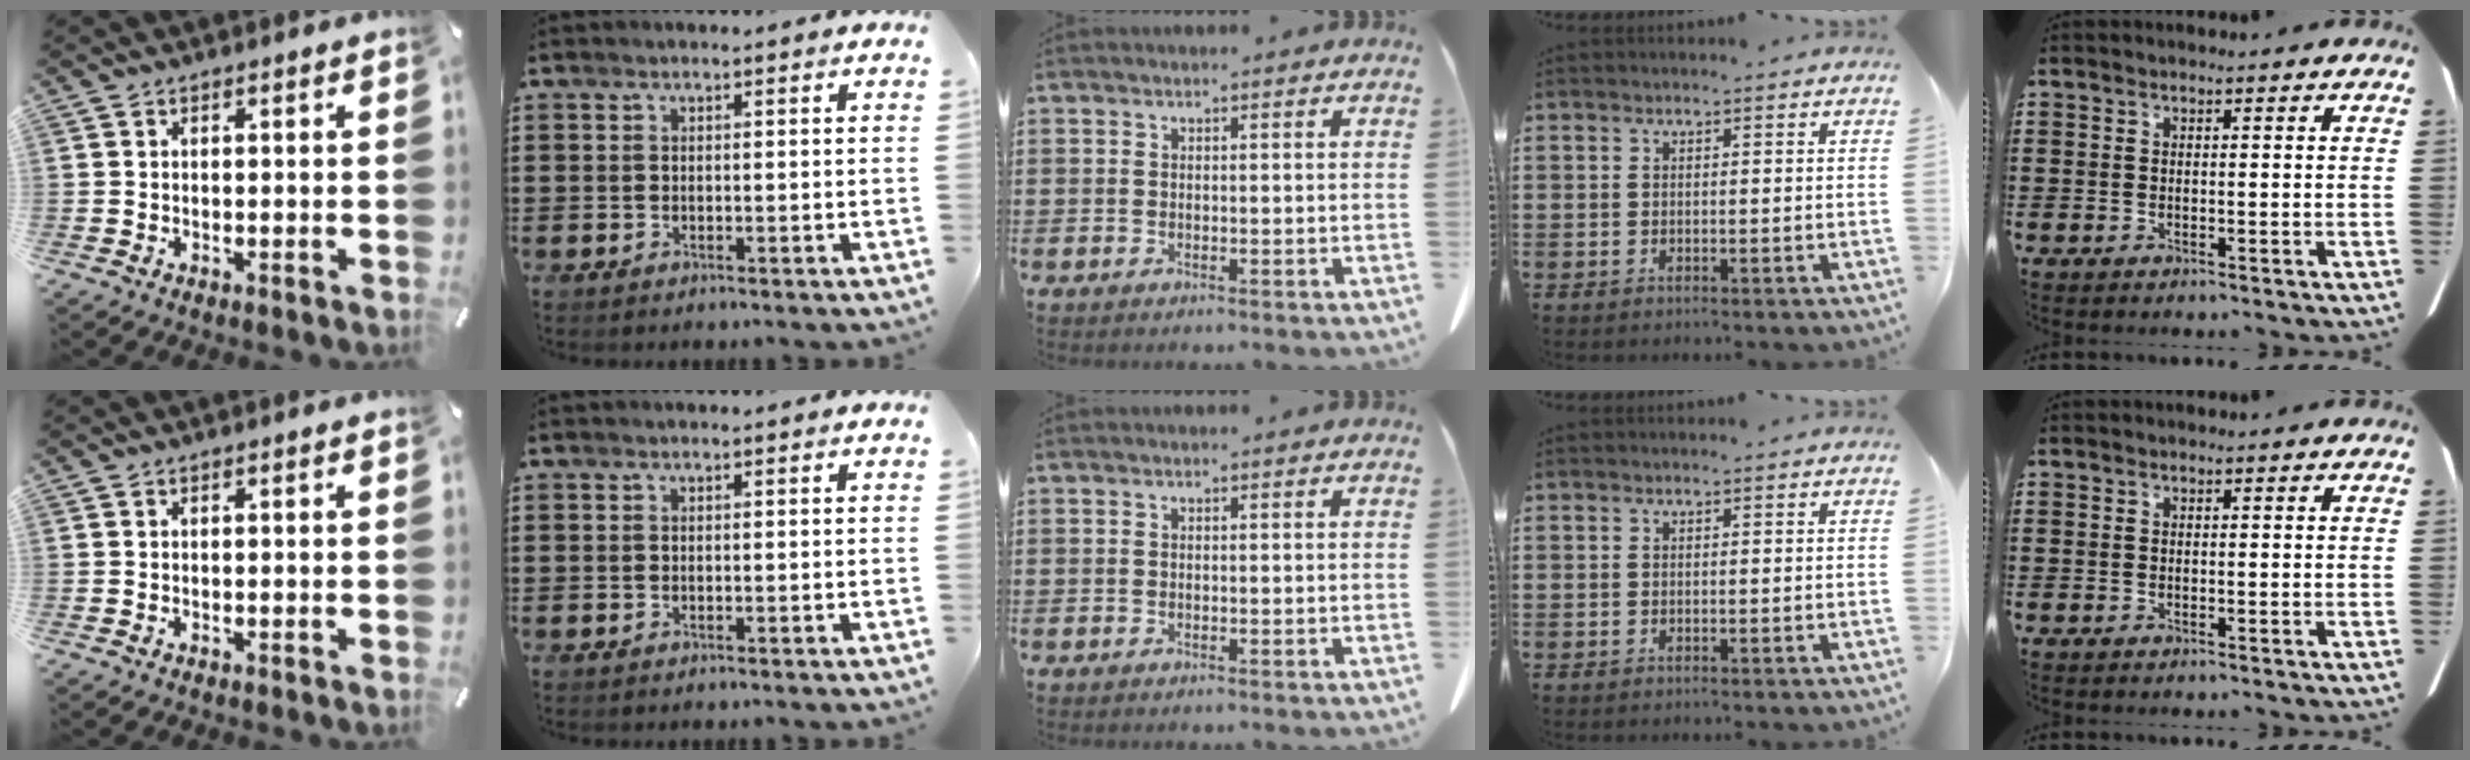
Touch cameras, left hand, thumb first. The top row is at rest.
{}